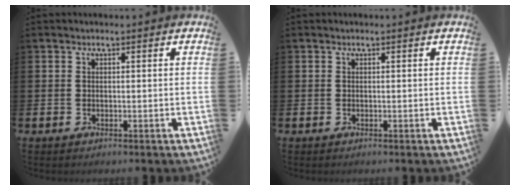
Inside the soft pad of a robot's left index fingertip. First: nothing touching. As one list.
[{"total": 0.0}]